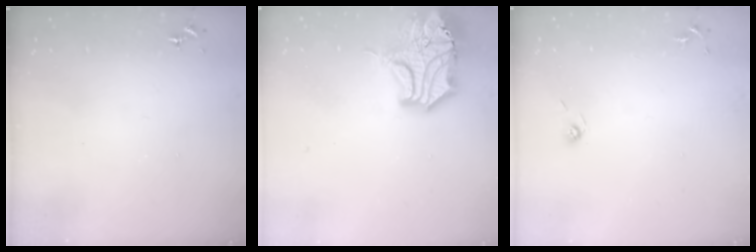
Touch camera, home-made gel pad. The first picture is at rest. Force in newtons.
{"total": 18.3, "press": 18.2, "slide": 2.4}
{"total": 3.8, "press": 3.3, "slide": 1.8}